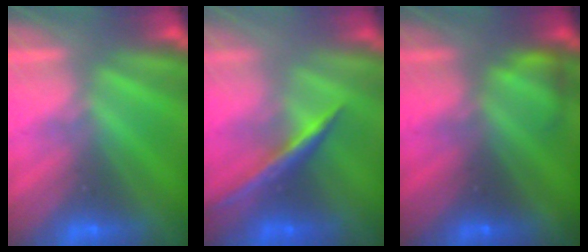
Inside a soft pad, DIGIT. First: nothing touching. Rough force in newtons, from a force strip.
{"total": 1.5}
{"total": 2.3}